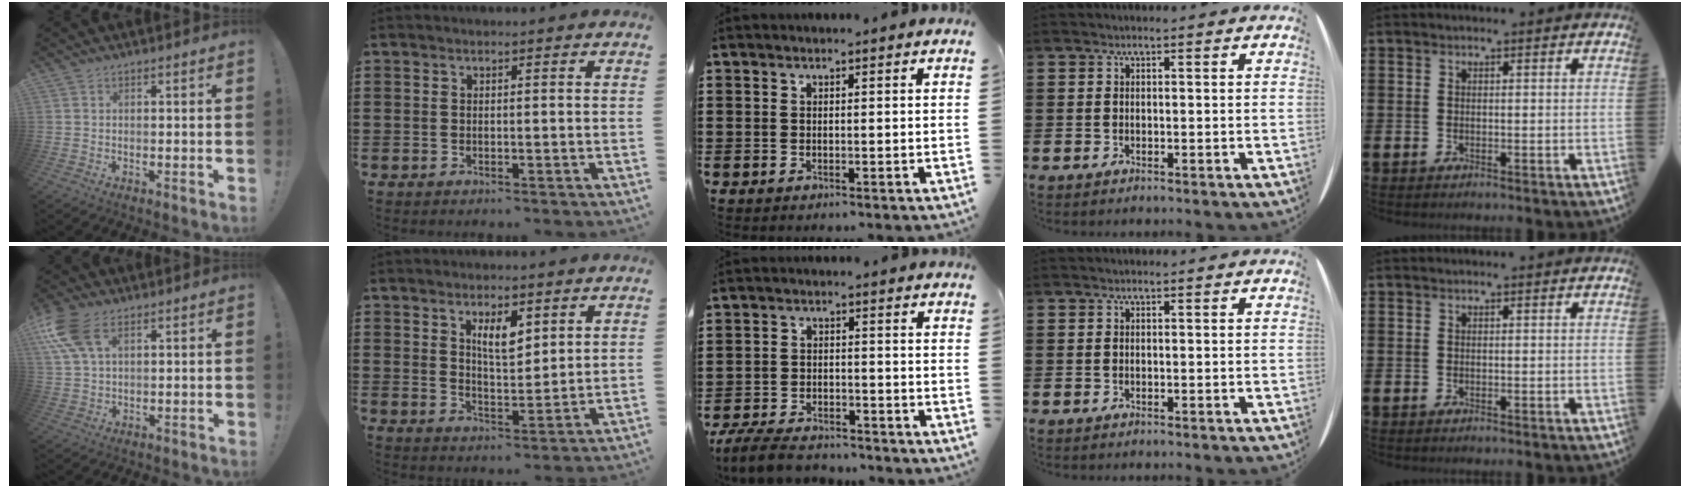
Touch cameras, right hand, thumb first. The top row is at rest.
{"thumb": {"total": 11.4, "force": [5.1, 6.1, 8.2], "torque": [-0.173, -0.009, 0.099]}, "index": {"total": 5.0, "force": [2.7, 1.8, 3.9], "torque": [-0.066, 0.000, 0.042]}, "middle": {"total": 5.6, "force": [-5.2, 1.2, 1.7], "torque": [-0.044, 0.001, -0.103]}}